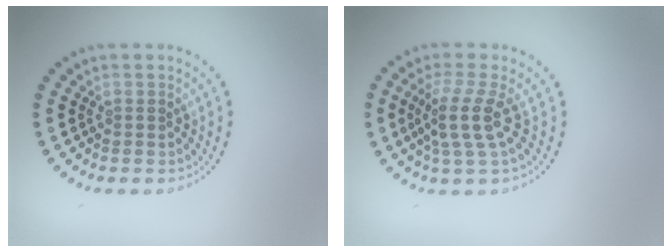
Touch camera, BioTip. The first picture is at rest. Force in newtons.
{"total": 3.2, "press": 2.4, "slide": 2.2}